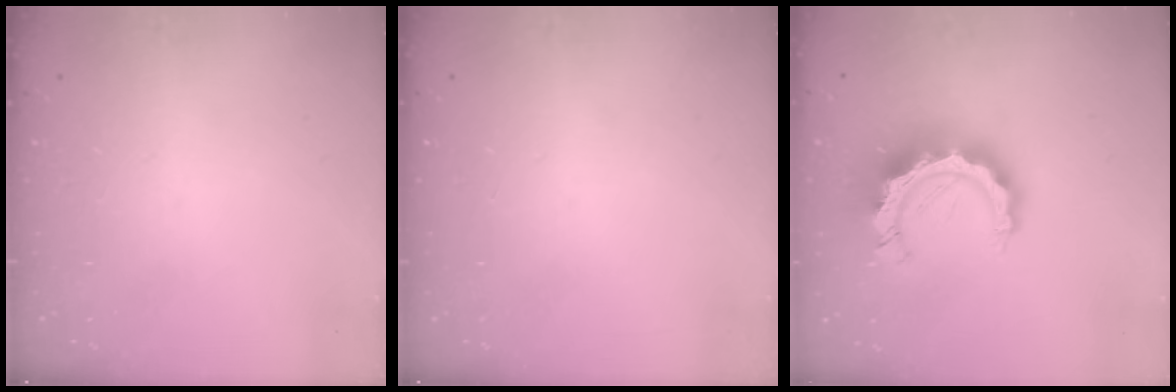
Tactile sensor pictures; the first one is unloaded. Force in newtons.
{"total": 0.0}
{"total": 15.4, "press": 15.4, "slide": 1.4}